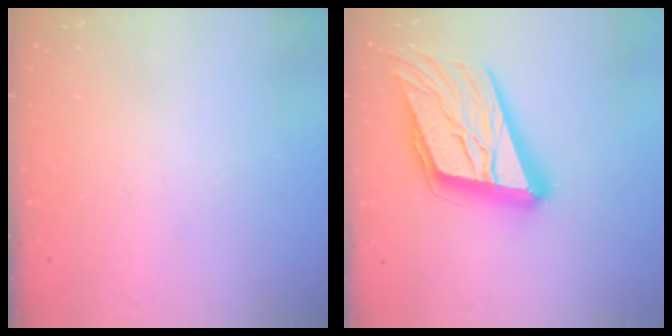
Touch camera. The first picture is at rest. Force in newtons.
{"total": 27.8, "press": 27.3, "slide": 5.1}